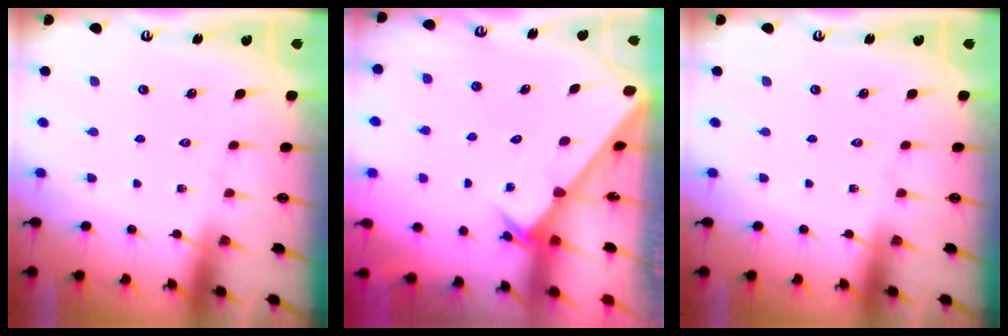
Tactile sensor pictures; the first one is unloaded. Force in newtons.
{"total": 2.3, "press": 2.3, "slide": 0.2}
{"total": 0.0}